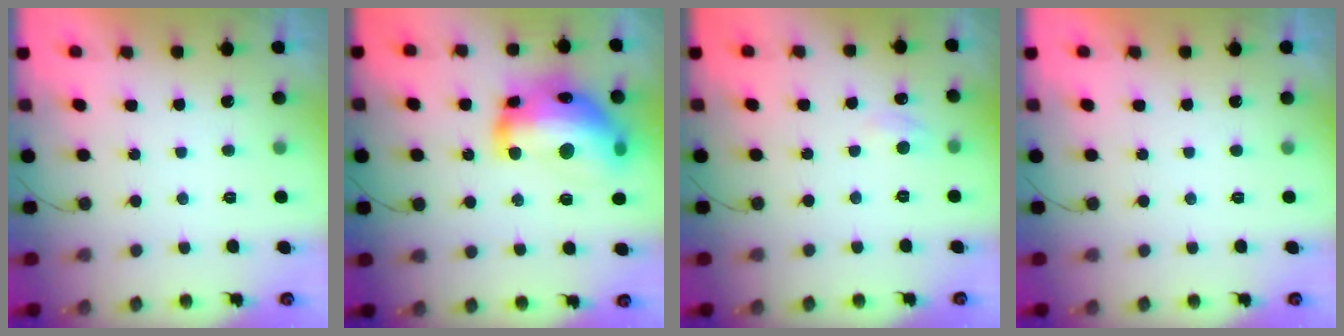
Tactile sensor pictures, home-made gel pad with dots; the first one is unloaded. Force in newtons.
{"total": 24.3, "press": 24.2, "slide": 1.8}
{"total": 5.2, "press": 5.2, "slide": 0.7}
{"total": 0.0}